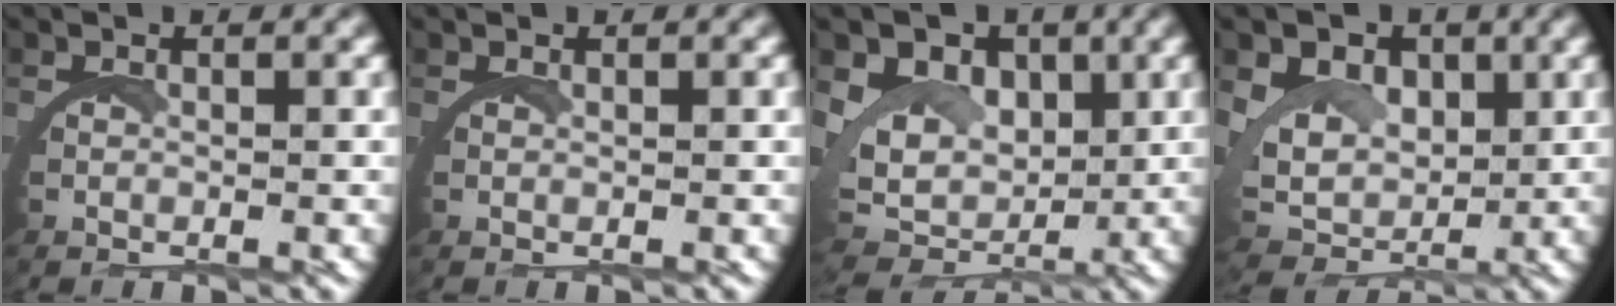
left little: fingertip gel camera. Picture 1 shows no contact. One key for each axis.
{"total": 0.5, "fx": 0.4, "fy": -0.3, "fz": 0.0, "tx": -0.001, "ty": 0.002, "tz": 0.006}
{"total": 8.0, "fx": 1.2, "fy": 6.6, "fz": 4.4, "tx": -0.119, "ty": -0.036, "tz": 0.030}
{"total": 7.3, "fx": 1.5, "fy": 6.0, "fz": 4.0, "tx": -0.111, "ty": -0.032, "tz": 0.033}